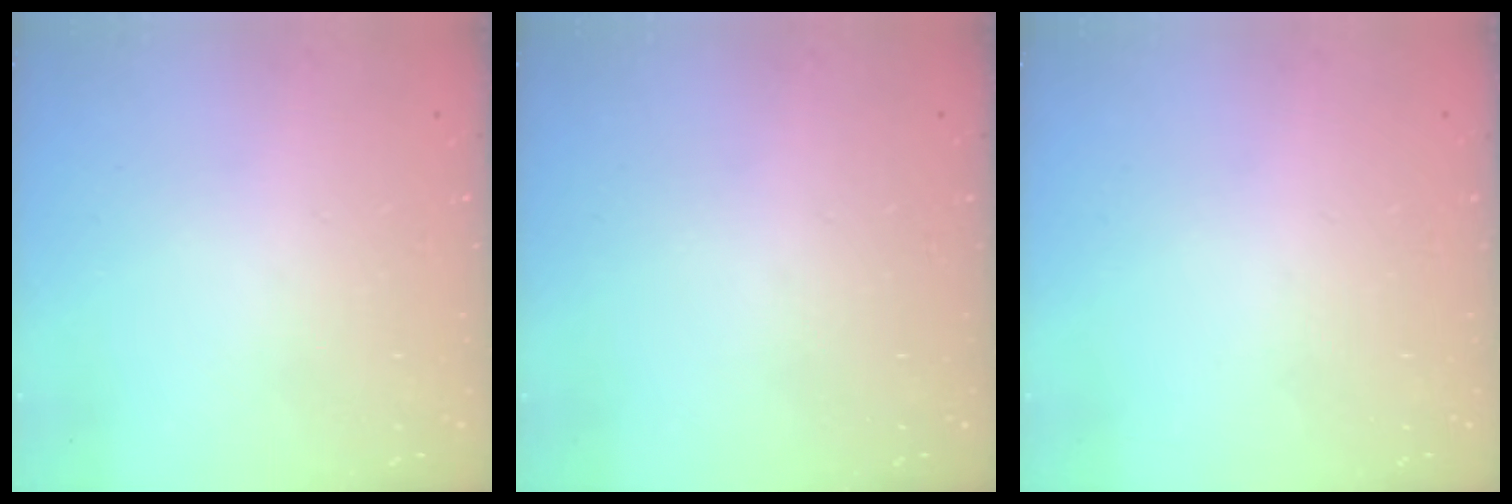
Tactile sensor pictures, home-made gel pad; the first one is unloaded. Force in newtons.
{"total": 0.0}
{"total": 0.0}